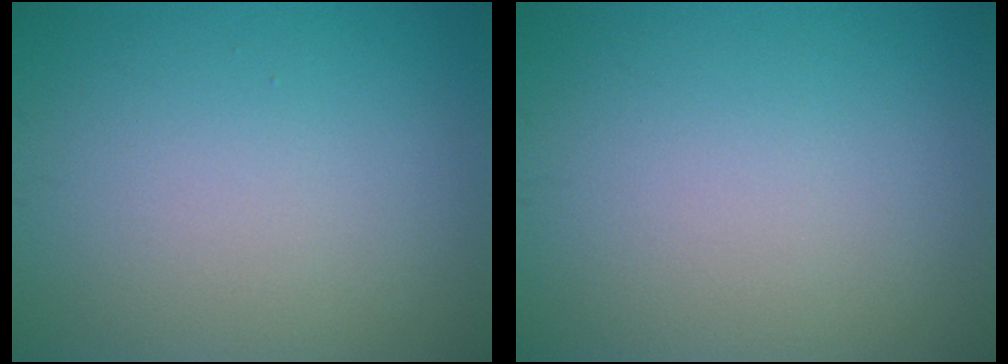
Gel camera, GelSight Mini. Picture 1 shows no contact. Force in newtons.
{"total": 0.0}